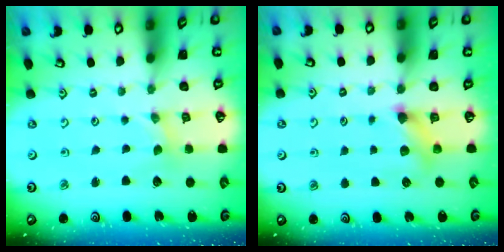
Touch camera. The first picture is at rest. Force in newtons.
{"total": 5.9, "press": 5.9, "slide": 0.7}